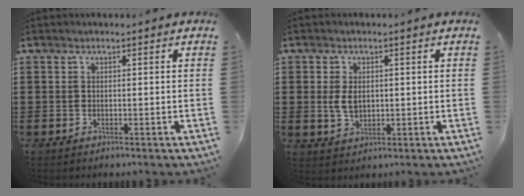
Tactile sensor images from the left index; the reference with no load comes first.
{"total": 3.7, "force": [0.3, 2.3, 2.8], "torque": [-0.074, 0.003, 0.001]}